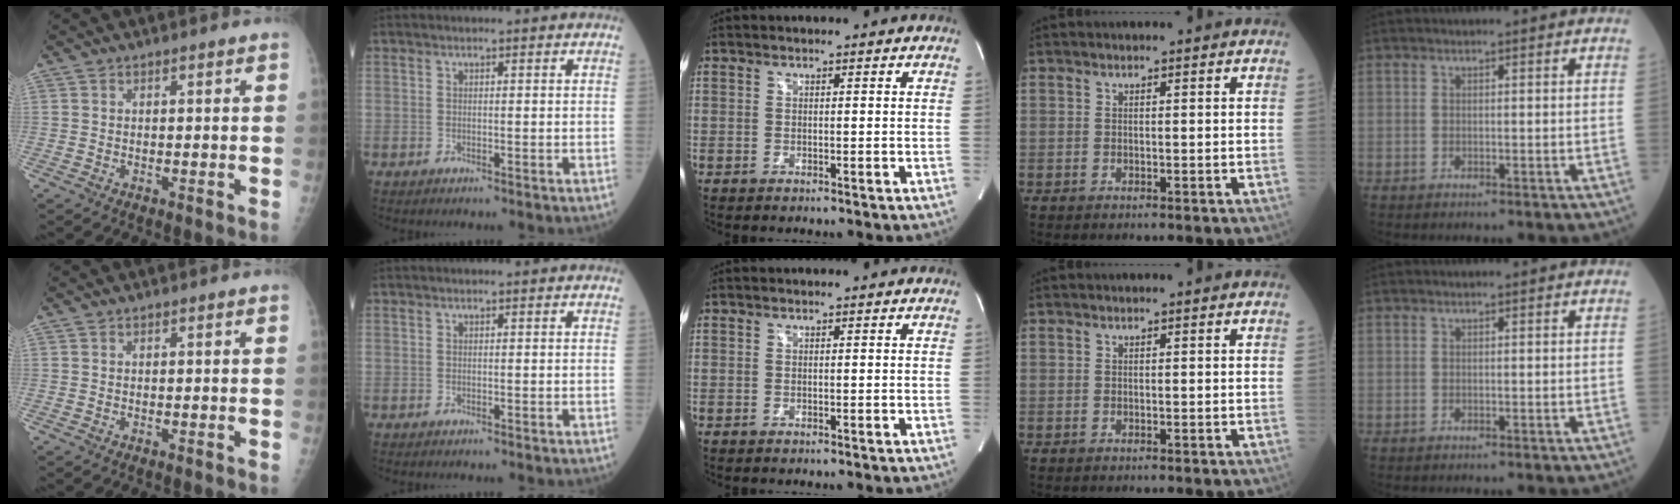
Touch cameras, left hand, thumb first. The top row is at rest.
{}